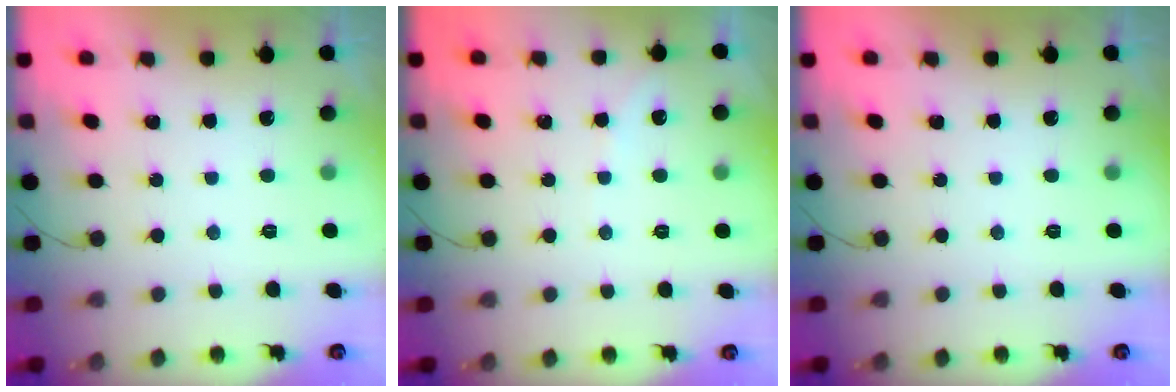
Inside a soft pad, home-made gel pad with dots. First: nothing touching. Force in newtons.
{"total": 2.4, "press": 2.4, "slide": 0.4}
{"total": 0.0}